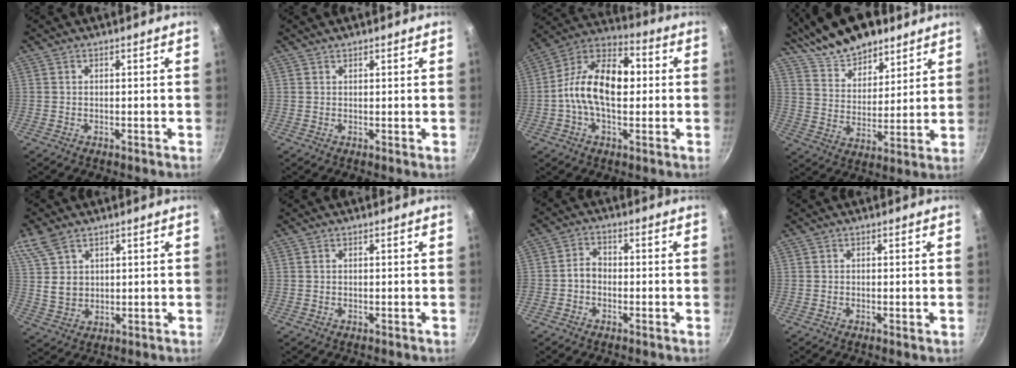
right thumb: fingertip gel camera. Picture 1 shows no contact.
{"total": 0.8, "force": [0.8, 0.2, 0.0], "torque": [0.002, -0.005, 0.012]}
{"total": 16.7, "force": [0.2, 9.8, 13.5], "torque": [-0.202, 0.036, -0.023]}
{"total": 17.7, "force": [13.6, 8.0, 8.1], "torque": [-0.107, -0.049, 0.234]}
{"total": 7.6, "force": [4.4, 4.8, 3.9], "torque": [-0.058, -0.016, 0.093]}
{"total": 0.0}
{"total": 3.3, "force": [-1.3, 2.5, 1.8], "torque": [-0.024, 0.022, -0.031]}
{"total": 0.7, "force": [-0.2, 0.1, 0.7], "torque": [-0.012, -0.002, -0.004]}